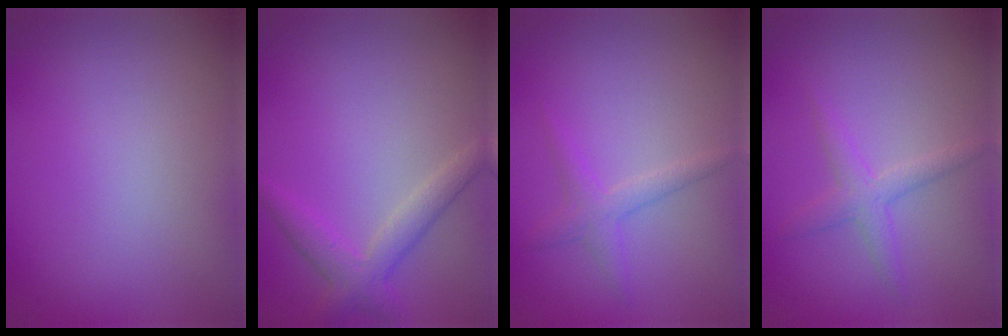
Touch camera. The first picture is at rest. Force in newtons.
{"total": 2.8, "press": 2.8, "slide": 0.1}
{"total": 1.7, "press": 1.7, "slide": 0.1}
{"total": 2.0, "press": 2.0, "slide": 0.2}